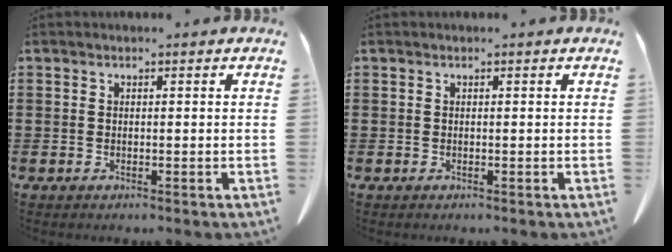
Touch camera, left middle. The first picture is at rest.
{"total": 0.0}